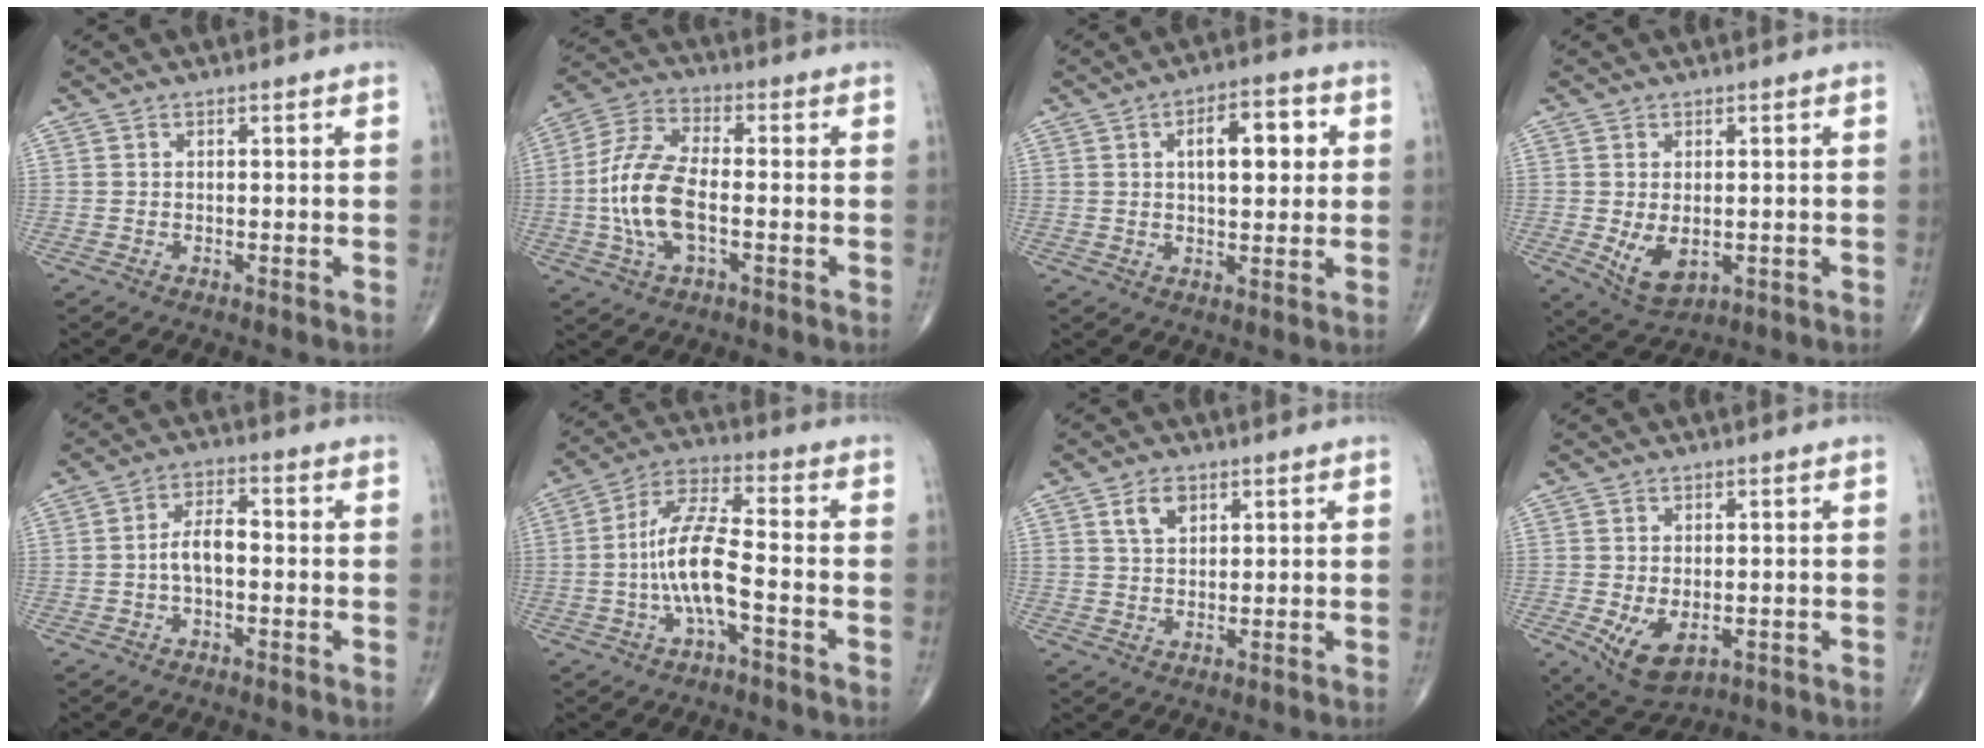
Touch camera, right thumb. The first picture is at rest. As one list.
[{"total": 12.5, "force": [-2.1, 5.5, 11.0], "torque": [-0.240, 0.021, -0.042]}, {"total": 9.6, "force": [2.3, 4.5, 8.1], "torque": [-0.094, 0.007, 0.030]}, {"total": 6.3, "force": [-0.8, 3.6, 5.1], "torque": [-0.086, -0.014, 0.000]}, {"total": 5.1, "force": [-0.9, 2.5, 4.3], "torque": [-0.074, 0.022, -0.022]}, {"total": 10.9, "force": [-2.7, 2.9, 10.1], "torque": [-0.216, 0.038, -0.052]}, {"total": 3.9, "force": [2.0, 2.4, 2.3], "torque": [-0.031, -0.008, 0.040]}, {"total": 7.3, "force": [-1.8, 4.1, 5.7], "torque": [-0.097, -0.012, -0.017]}]